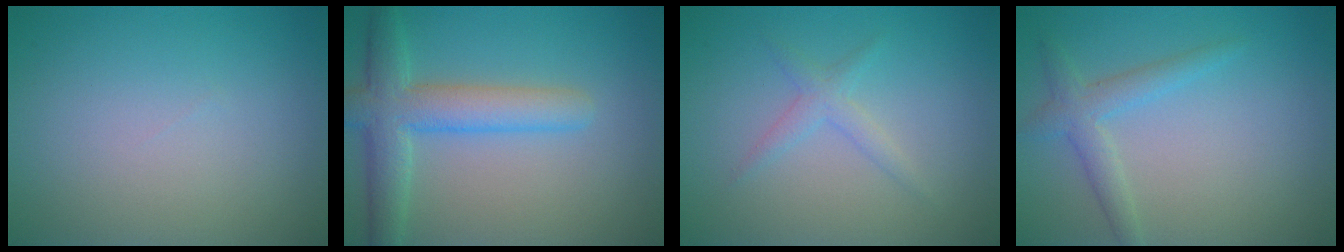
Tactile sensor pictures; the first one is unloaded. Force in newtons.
{"total": 5.3, "press": 5.3, "slide": 0.2}
{"total": 1.6, "press": 1.6, "slide": 0.1}
{"total": 2.4, "press": 2.4, "slide": 0.1}